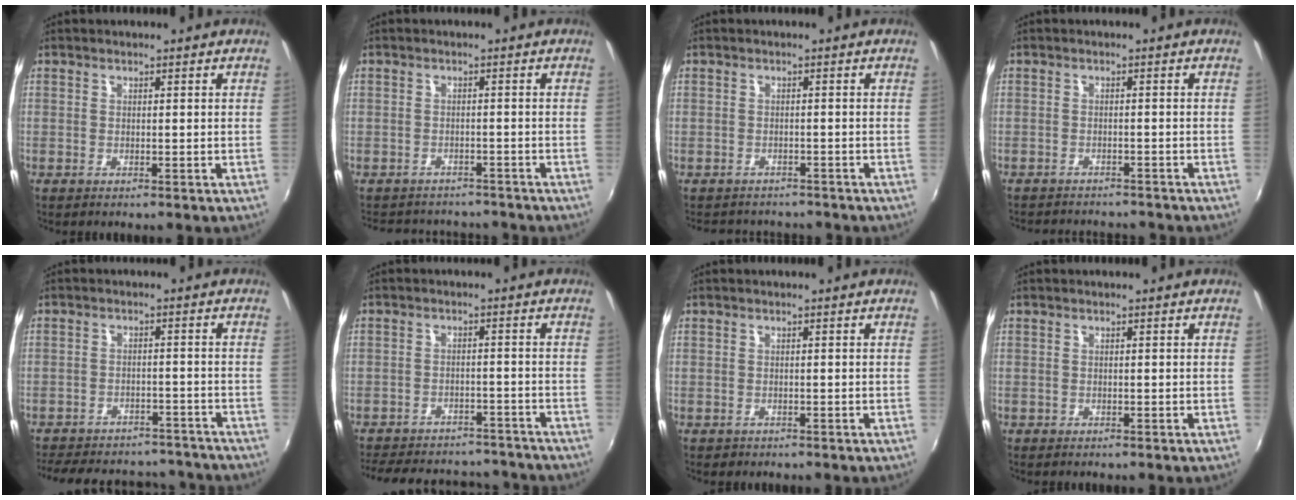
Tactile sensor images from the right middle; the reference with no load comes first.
{"total": 7.6, "force": [-6.4, 3.7, 1.6], "torque": [-0.041, 0.014, -0.091]}
{"total": 4.3, "force": [-3.7, 2.2, 0.5], "torque": [-0.016, 0.005, -0.056]}
{"total": 7.3, "force": [-6.8, 1.7, 2.1], "torque": [-0.056, -0.011, -0.096]}
{"total": 18.4, "force": [-15.7, 7.5, 5.8], "torque": [-0.138, 0.043, -0.195]}
{"total": 18.3, "force": [-15.6, 7.5, 5.9], "torque": [-0.141, 0.041, -0.196]}
{"total": 0.6, "force": [-0.4, 0.5, 0.1], "torque": [-0.003, -0.001, -0.003]}
{"total": 0.0}